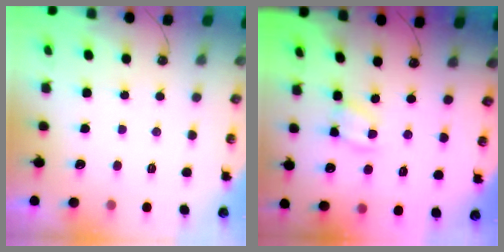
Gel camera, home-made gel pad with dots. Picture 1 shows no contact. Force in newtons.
{"total": 4.7, "press": 4.7, "slide": 0.3}